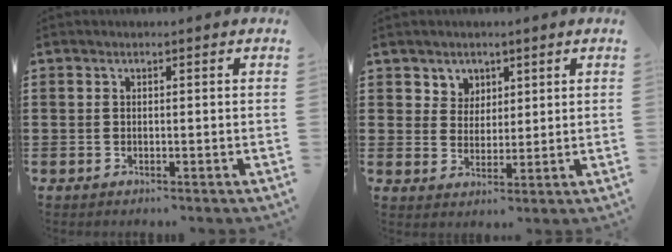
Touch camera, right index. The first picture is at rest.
{"total": 3.7, "force": [2.3, 3.0, 0.0], "torque": [-0.018, 0.009, 0.041]}